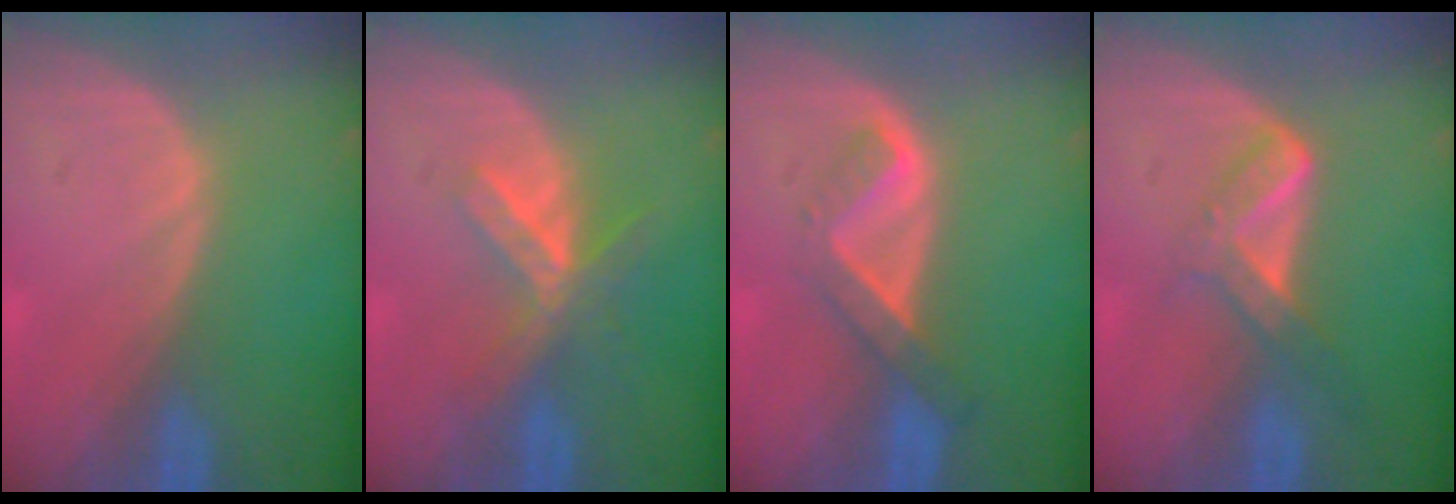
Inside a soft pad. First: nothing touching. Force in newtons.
{"total": 5.1, "press": 5.1, "slide": 0.3}
{"total": 5.1, "press": 4.4, "slide": 2.6}
{"total": 5.5, "press": 4.7, "slide": 2.8}